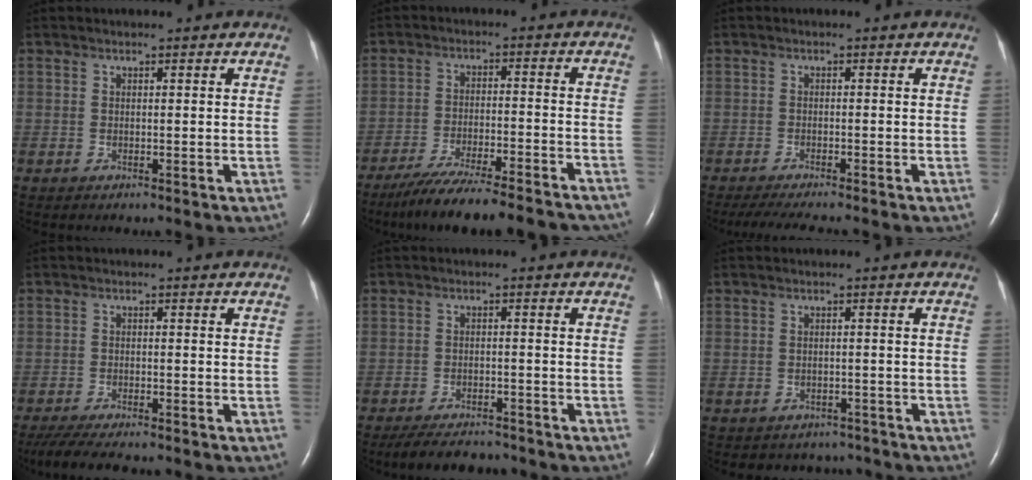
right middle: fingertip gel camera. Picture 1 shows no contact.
{"total": 19.4, "force": [-17.1, 2.1, 8.8], "torque": [-0.112, -0.024, -0.244]}
{"total": 6.9, "force": [-5.9, 0.3, 3.6], "torque": [-0.053, -0.017, -0.092]}
{"total": 8.1, "force": [-6.9, 1.1, 4.2], "torque": [-0.070, -0.020, -0.109]}
{"total": 7.3, "force": [-6.6, 2.0, 2.4], "torque": [-0.039, -0.012, -0.098]}
{"total": 4.5, "force": [-3.9, 2.2, -0.2], "torque": [0.000, 0.011, -0.045]}